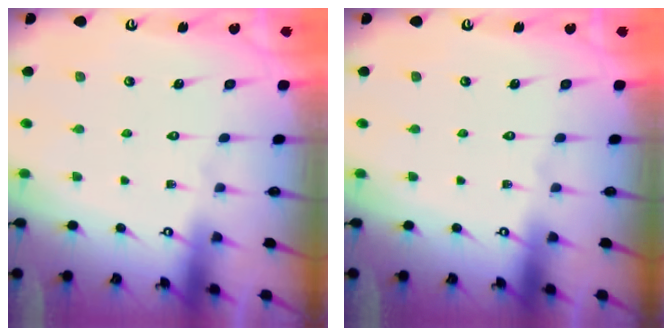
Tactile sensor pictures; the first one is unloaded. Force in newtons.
{"total": 0.0}